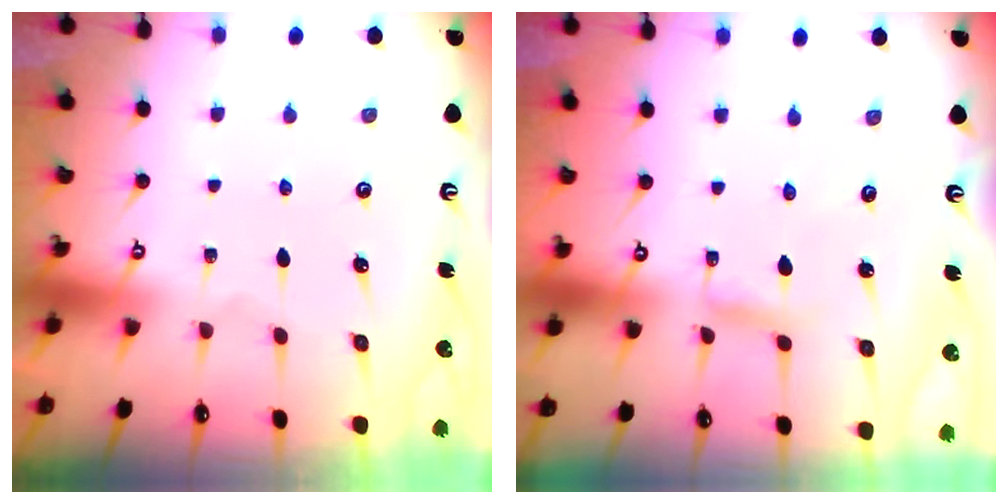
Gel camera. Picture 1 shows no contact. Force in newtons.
{"total": 2.9, "press": 2.9, "slide": 0.1}